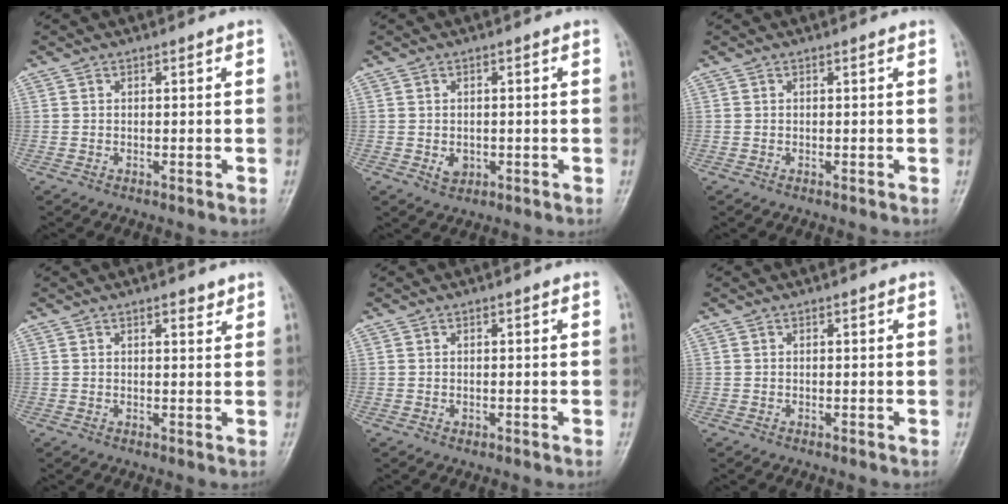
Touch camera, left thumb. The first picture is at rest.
{"total": 2.7, "force": [-0.6, 2.1, 1.5], "torque": [-0.013, 0.000, -0.005]}
{"total": 0.0}
{"total": 2.2, "force": [1.6, 0.8, 1.4], "torque": [-0.014, -0.009, 0.022]}
{"total": 0.8, "force": [-0.1, 0.6, 0.4], "torque": [-0.002, 0.001, -0.001]}
{"total": 0.0}